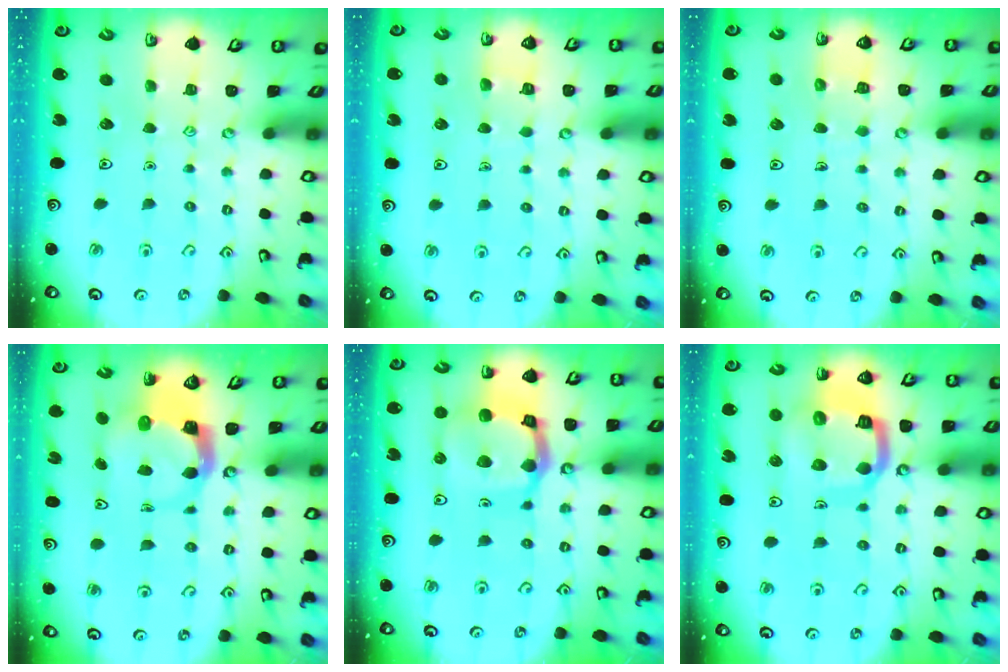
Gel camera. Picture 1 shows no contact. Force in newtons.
{"total": 4.3, "press": 4.3, "slide": 0.4}
{"total": 5.4, "press": 5.4, "slide": 0.4}
{"total": 5.1, "press": 5.0, "slide": 0.7}
{"total": 17.6, "press": 17.5, "slide": 2.1}
{"total": 14.1, "press": 14.0, "slide": 1.6}